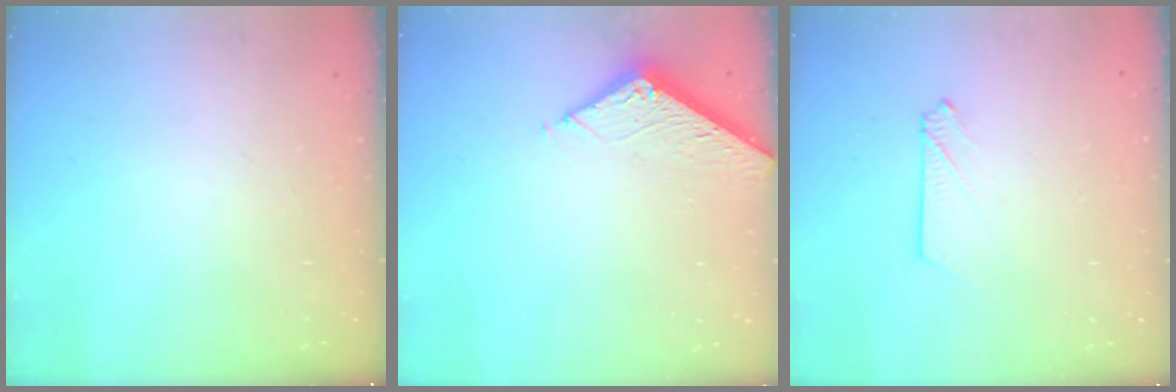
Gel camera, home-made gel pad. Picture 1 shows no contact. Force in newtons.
{"total": 5.4, "press": 5.4, "slide": 0.7}
{"total": 2.7, "press": 2.7, "slide": 0.3}